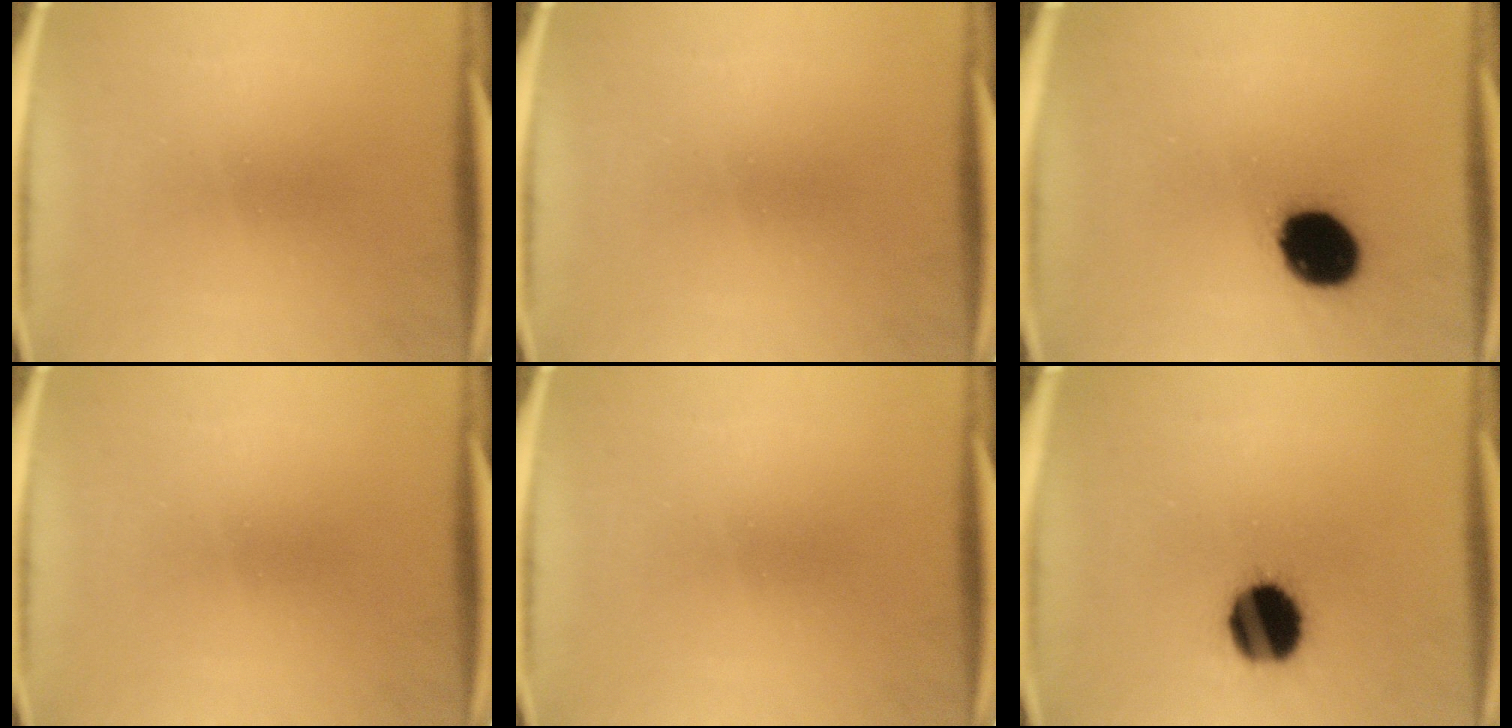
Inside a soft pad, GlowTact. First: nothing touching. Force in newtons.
{"total": 0.0}
{"total": 14.8}
{"total": 0.0}
{"total": 0.0}
{"total": 15.0}